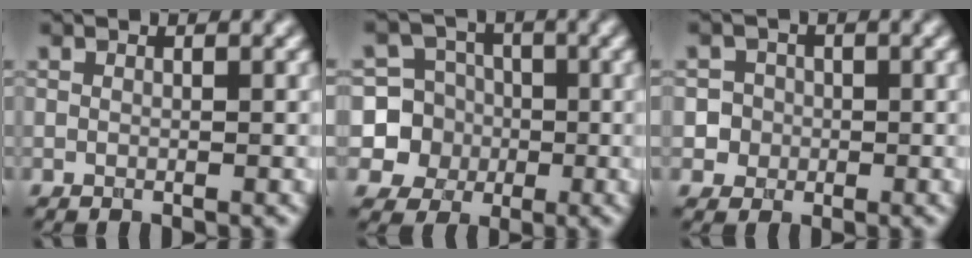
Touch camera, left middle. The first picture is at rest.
{"total": 6.2, "force": [-1.2, 6.0, 1.1], "torque": [-0.006, 0.017, -0.042]}
{"total": 2.9, "force": [-0.4, 2.8, 0.4], "torque": [0.021, 0.014, -0.014]}